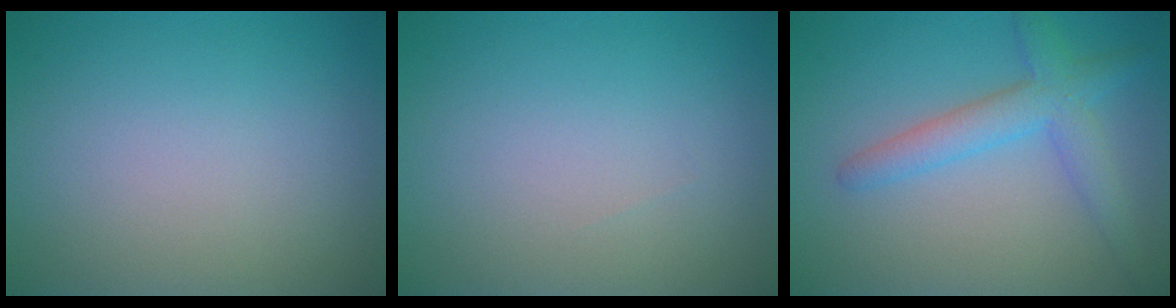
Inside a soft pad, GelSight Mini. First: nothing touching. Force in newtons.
{"total": 0.0}
{"total": 3.7, "press": 3.7, "slide": 0.1}